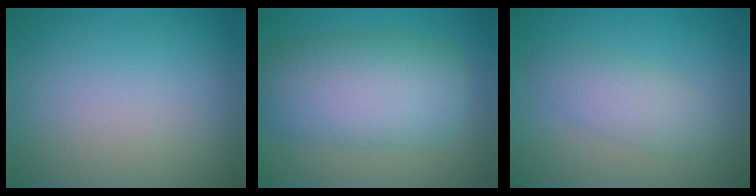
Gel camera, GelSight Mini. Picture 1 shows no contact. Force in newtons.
{"total": 8.4, "press": 8.3, "slide": 0.4}
{"total": 2.6, "press": 2.6, "slide": 0.0}